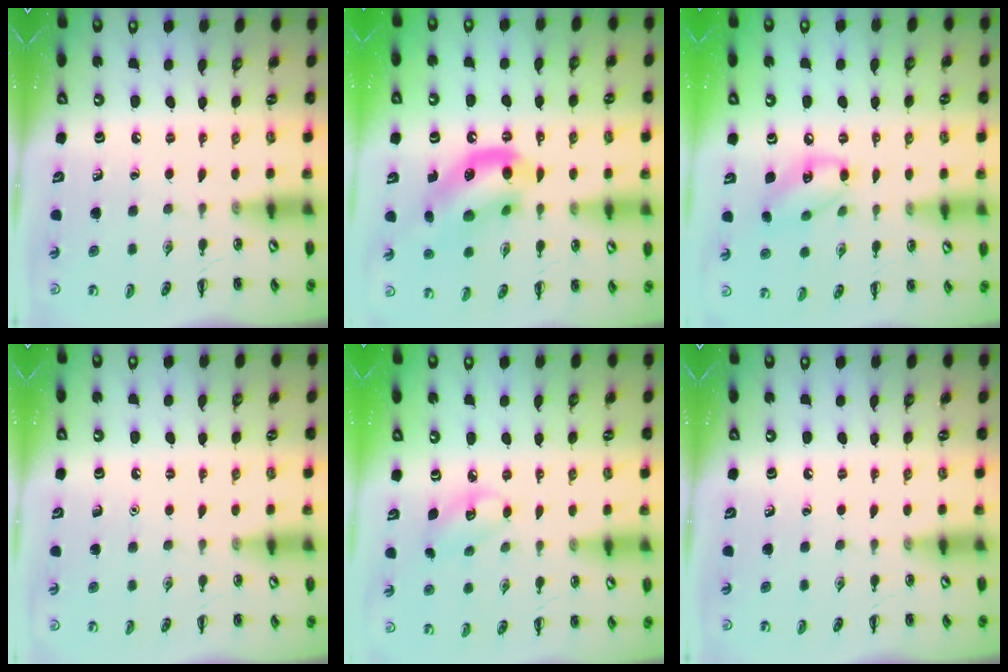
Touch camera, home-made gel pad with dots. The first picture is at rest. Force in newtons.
{"total": 14.0, "press": 13.7, "slide": 3.1}
{"total": 11.1, "press": 11.0, "slide": 1.2}
{"total": 1.6, "press": 1.6, "slide": 0.1}
{"total": 5.9, "press": 5.8, "slide": 0.9}
{"total": 0.0}